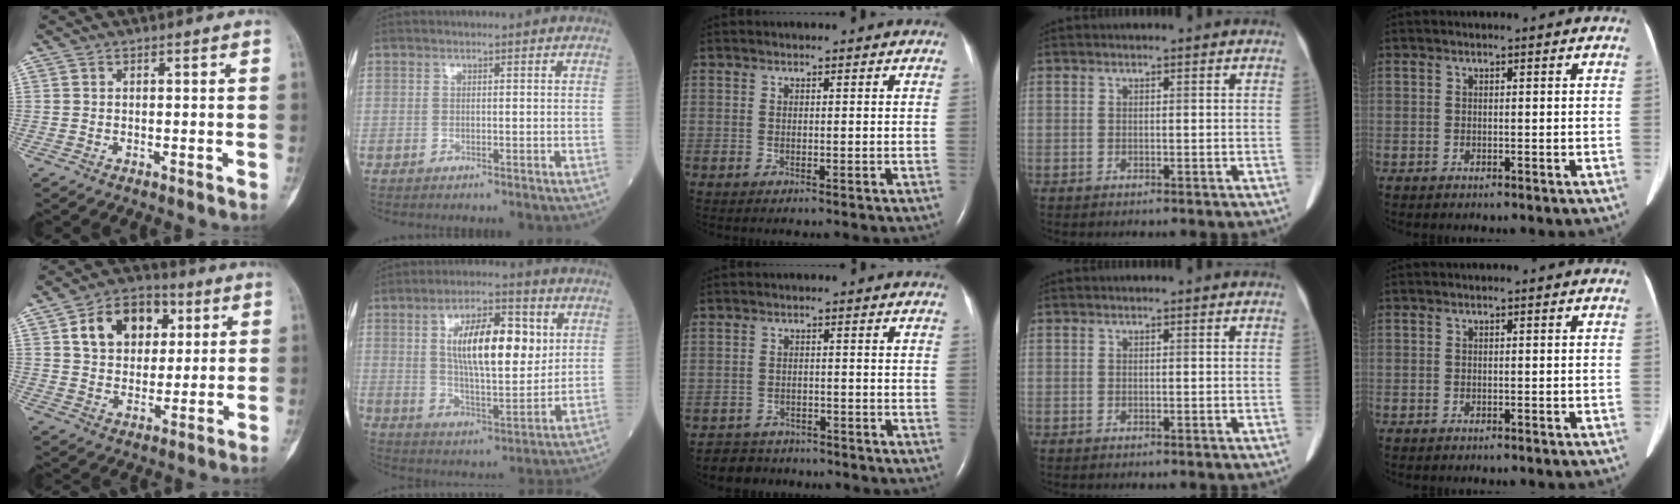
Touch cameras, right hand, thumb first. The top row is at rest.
{"thumb": {"total": 13.6, "force": [4.7, 9.8, 8.2], "torque": [-0.093, -0.003, 0.076]}, "index": {"total": 14.3, "force": [3.8, 4.6, 13.0], "torque": [-0.225, 0.008, 0.063]}, "middle": {"total": 4.4, "force": [-4.0, 1.9, -0.5], "torque": [0.006, -0.003, -0.063]}}